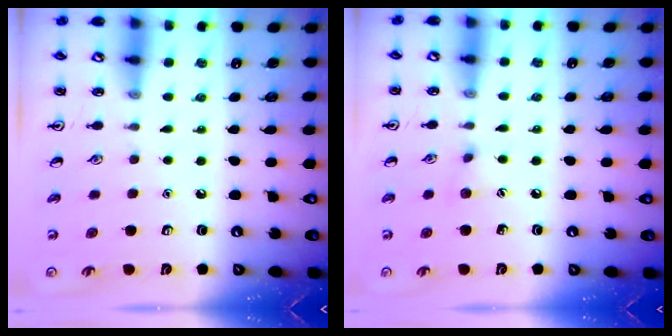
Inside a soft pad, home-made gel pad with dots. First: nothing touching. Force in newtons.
{"total": 4.2, "press": 4.0, "slide": 1.2}